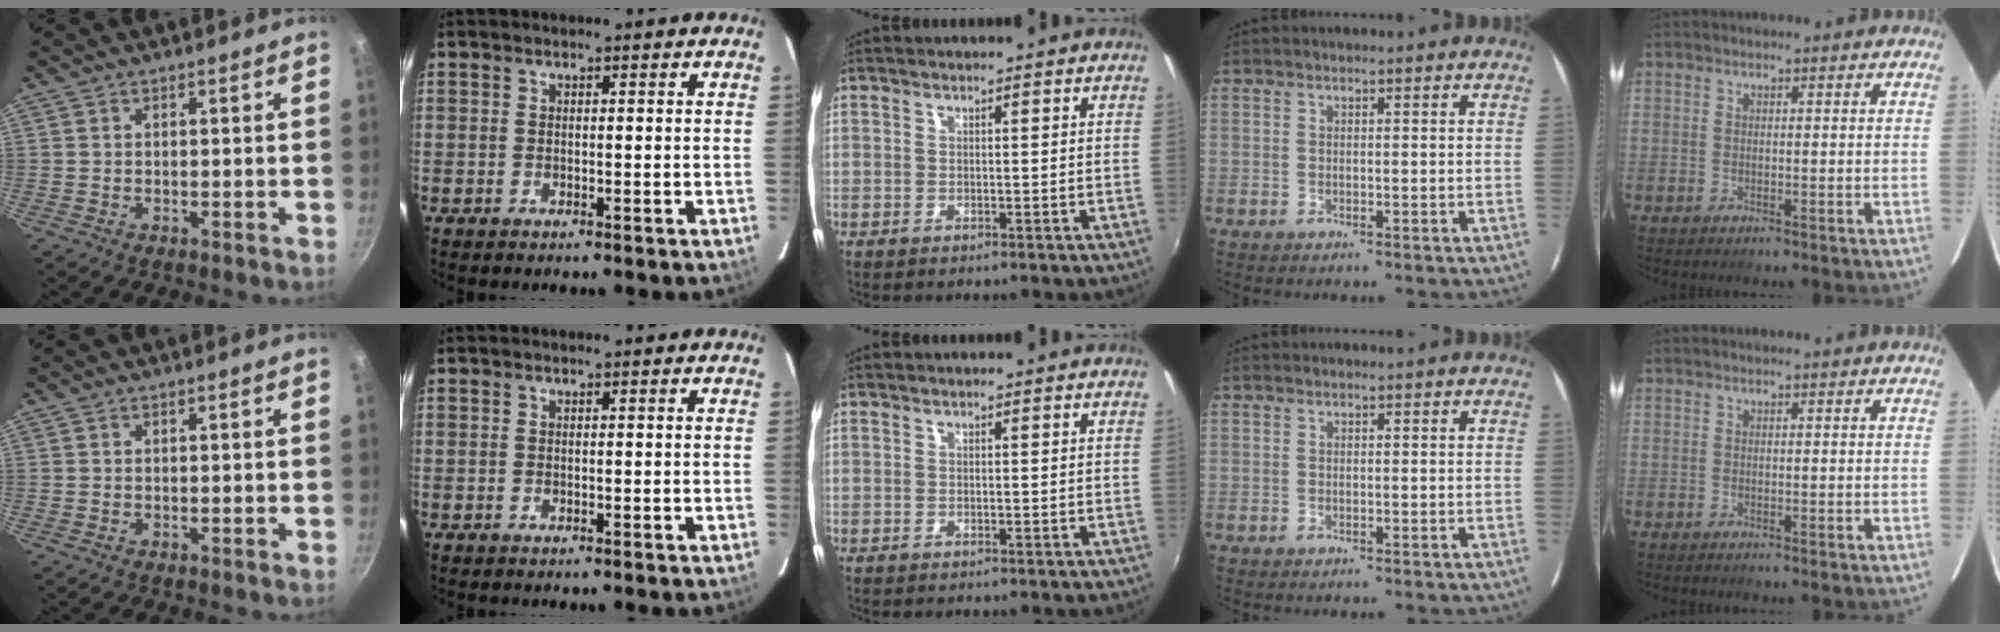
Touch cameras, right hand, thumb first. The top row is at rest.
{}